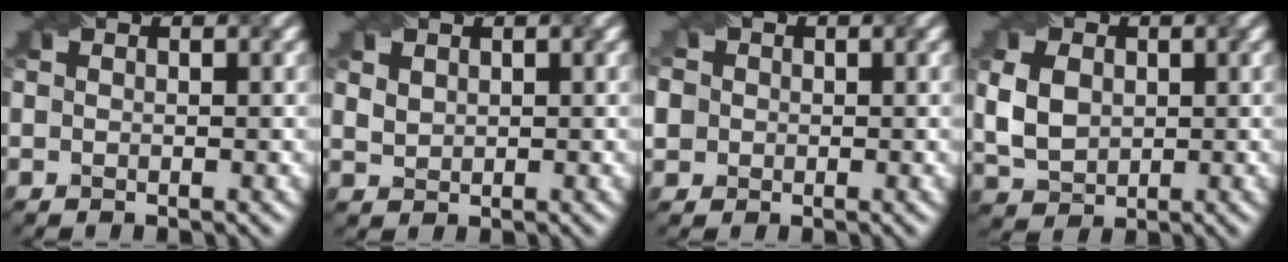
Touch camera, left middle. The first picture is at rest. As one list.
[{"total": 2.3, "force": [1.5, 1.4, 0.9], "torque": [-0.036, 0.006, 0.040]}, {"total": 5.5, "force": [1.3, 5.0, 2.0], "torque": [-0.052, 0.034, 0.006]}, {"total": 3.9, "force": [0.4, 3.1, 2.4], "torque": [-0.065, 0.001, 0.015]}]